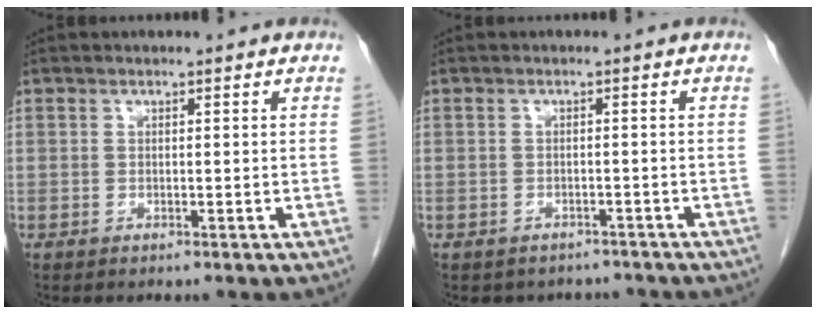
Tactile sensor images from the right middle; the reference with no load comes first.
{"total": 4.7, "force": [-4.1, 2.3, 0.1], "torque": [0.000, 0.008, -0.049]}